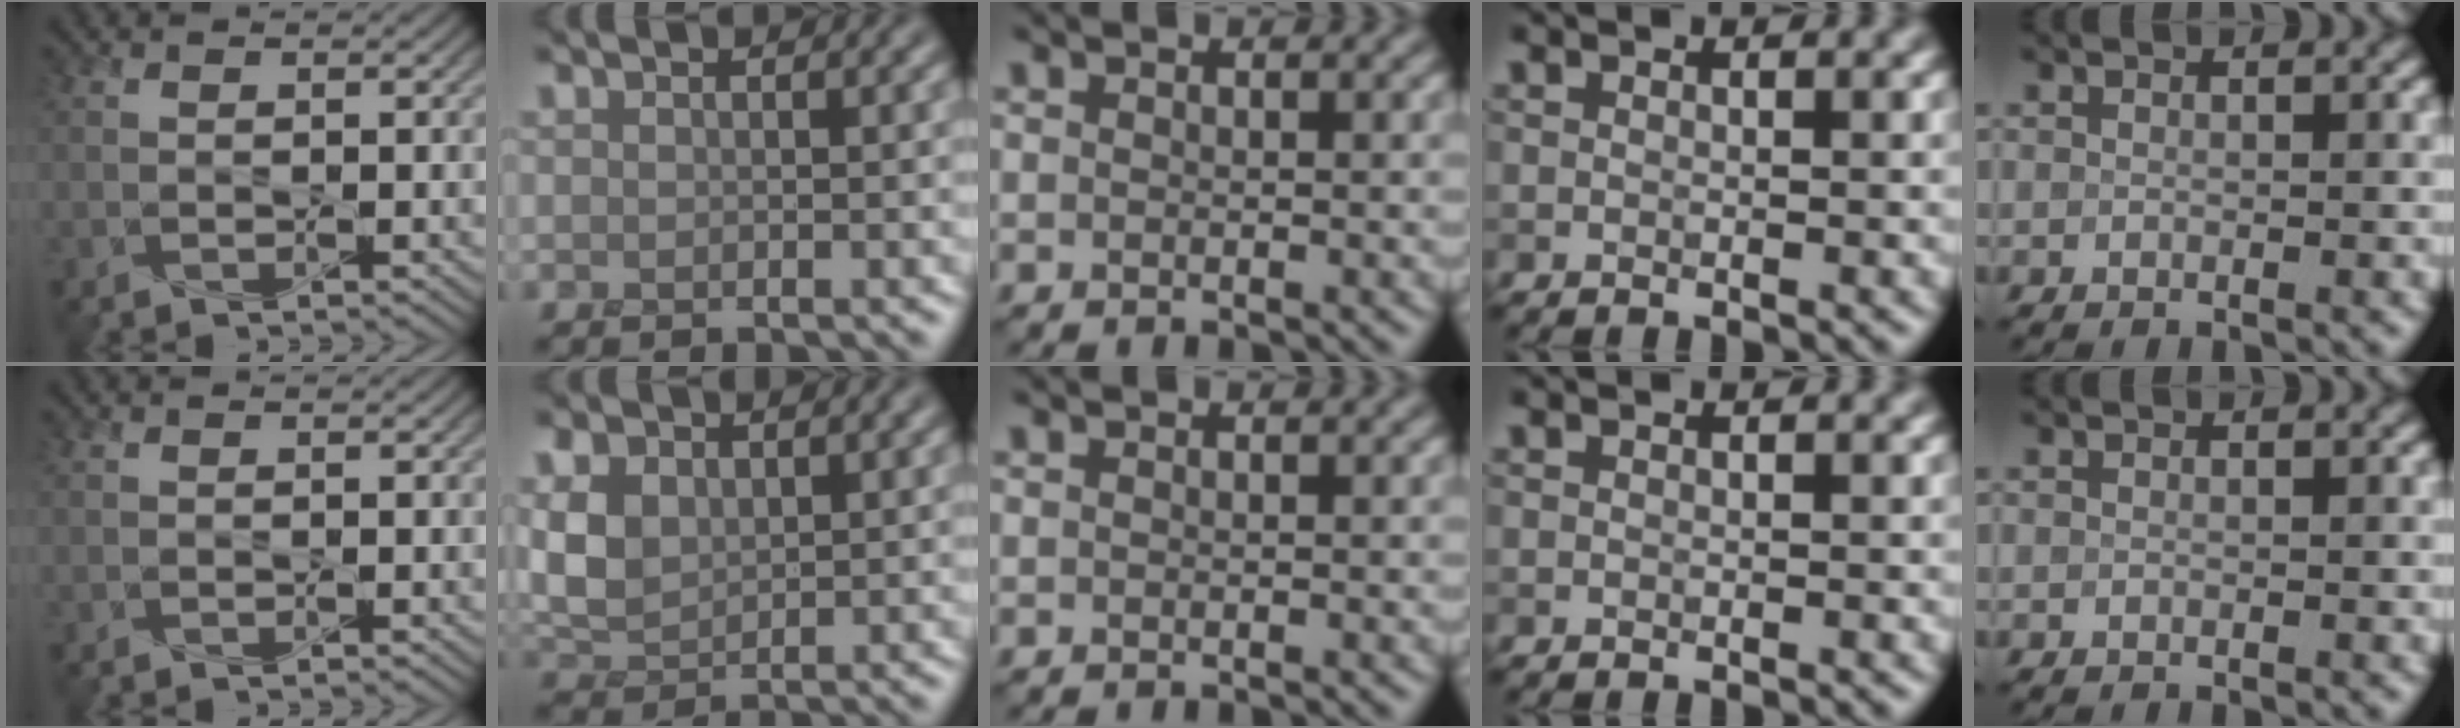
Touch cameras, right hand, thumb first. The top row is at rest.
{"index": {"total": 3.9, "force": [1.1, 2.8, 2.4], "torque": [-0.065, 0.003, 0.023]}}